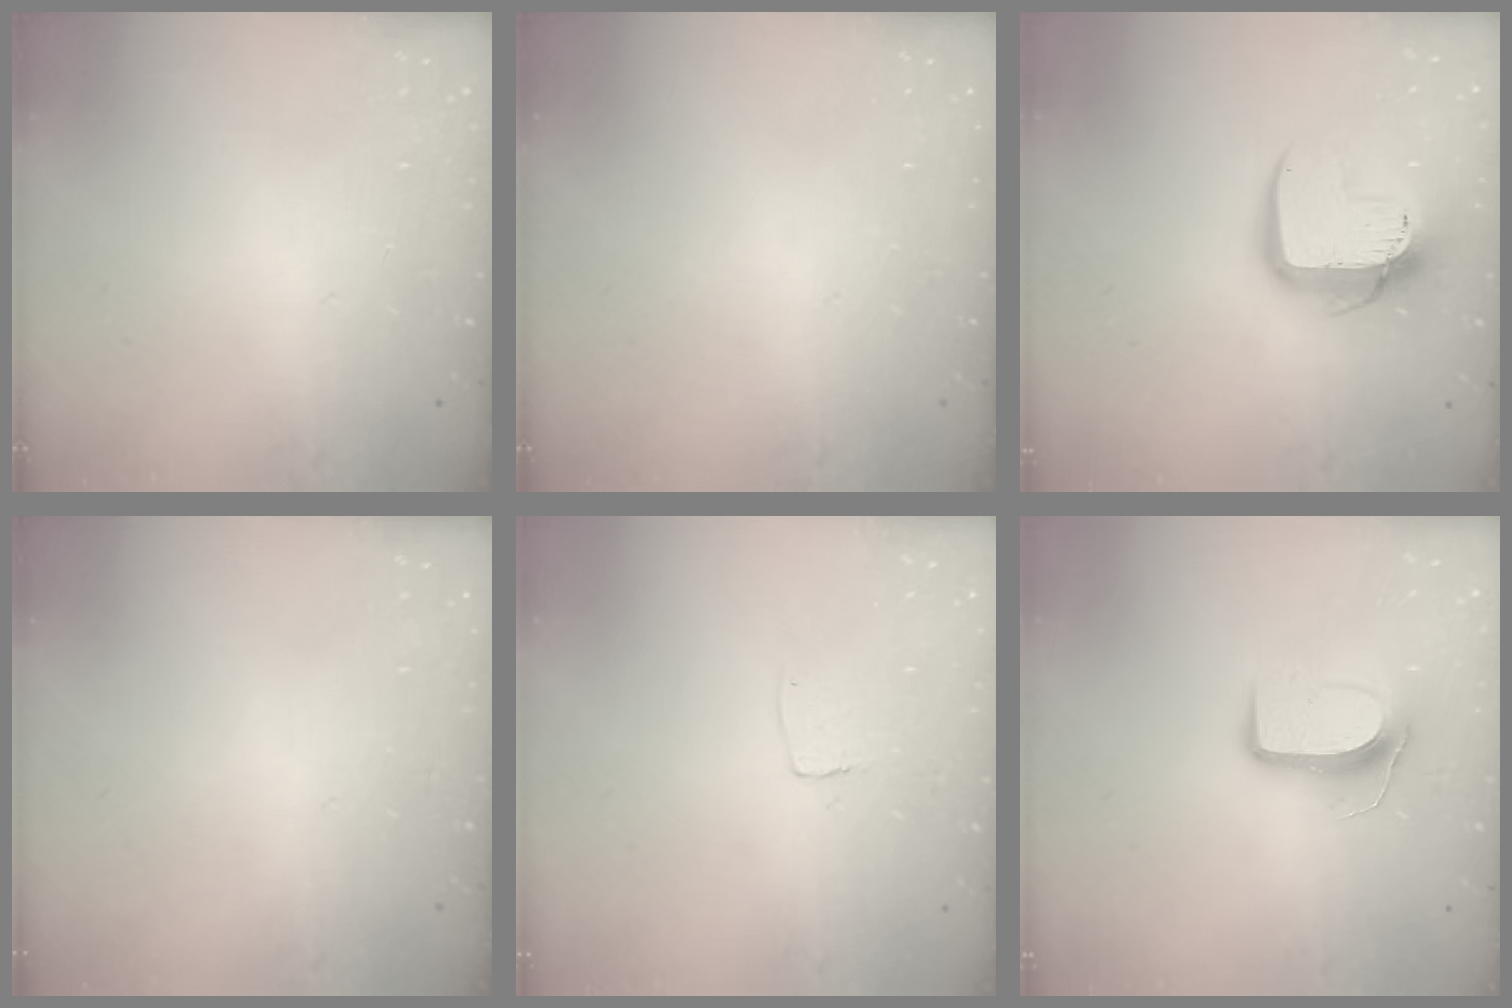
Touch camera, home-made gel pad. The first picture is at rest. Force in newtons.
{"total": 0.0}
{"total": 14.4, "press": 14.3, "slide": 1.2}
{"total": 0.0}
{"total": 2.6, "press": 2.6, "slide": 0.1}
{"total": 9.2, "press": 9.1, "slide": 0.9}